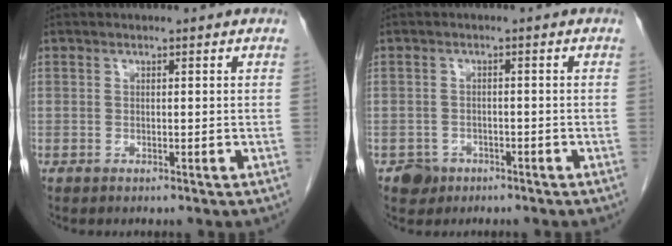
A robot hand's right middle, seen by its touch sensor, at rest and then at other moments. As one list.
[{"total": 2.6, "force": [-1.6, 2.0, 0.3], "torque": [-0.003, 0.009, -0.022]}]